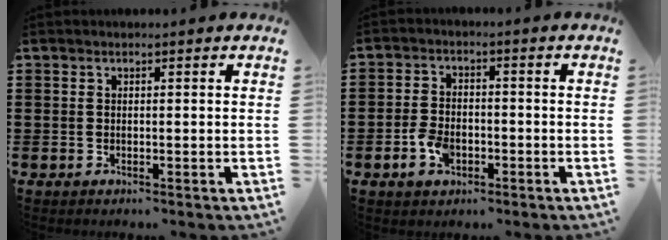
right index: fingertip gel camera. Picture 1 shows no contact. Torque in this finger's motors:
{"motor_torque": [0.08, -0.01, 0.11, 0.11]}